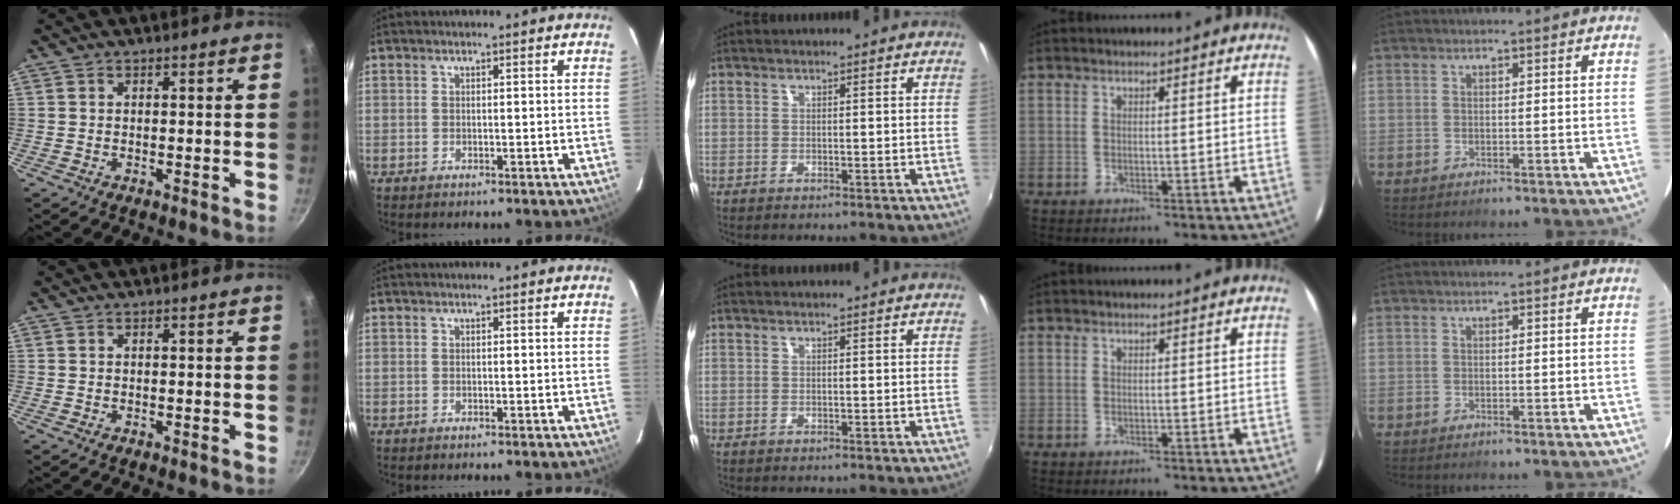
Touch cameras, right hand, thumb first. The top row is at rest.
{}